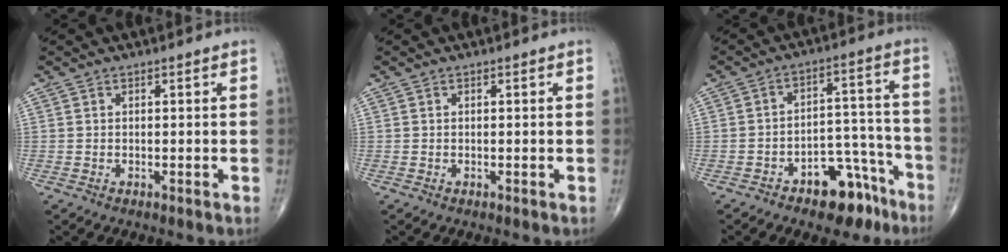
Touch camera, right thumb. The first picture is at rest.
{"total": 0.0}
{"total": 11.6, "force": [-7.3, 6.2, 6.4], "torque": [-0.047, 0.076, -0.104]}